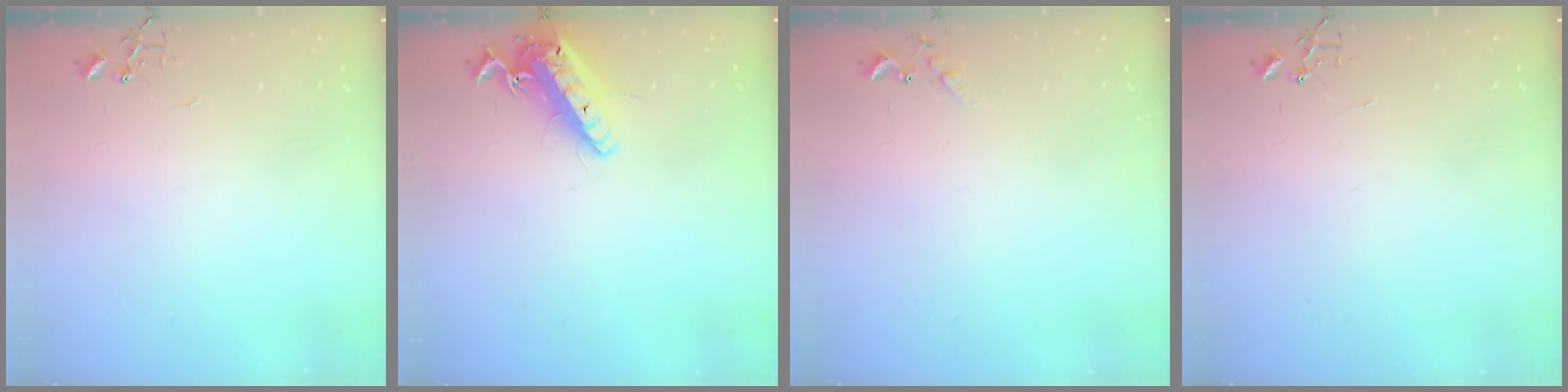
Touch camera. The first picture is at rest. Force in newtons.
{"total": 14.3, "press": 14.0, "slide": 3.0}
{"total": 5.5, "press": 5.5, "slide": 0.6}
{"total": 0.0}